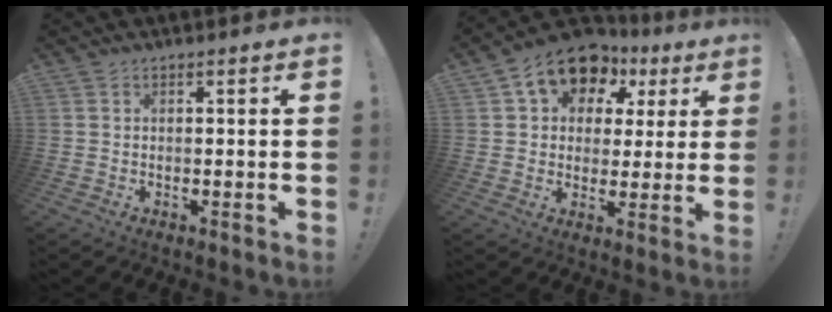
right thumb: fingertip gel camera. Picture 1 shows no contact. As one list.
[{"total": 13.4, "force": [7.3, 9.2, 6.3], "torque": [-0.103, -0.040, 0.134]}]